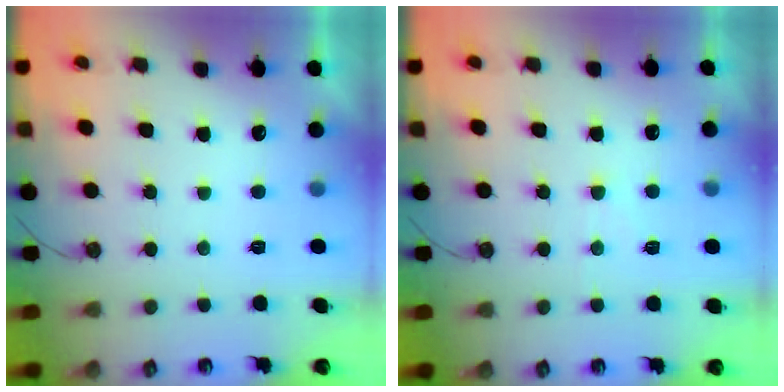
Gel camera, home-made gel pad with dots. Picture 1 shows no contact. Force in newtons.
{"total": 4.2, "press": 4.2, "slide": 0.7}